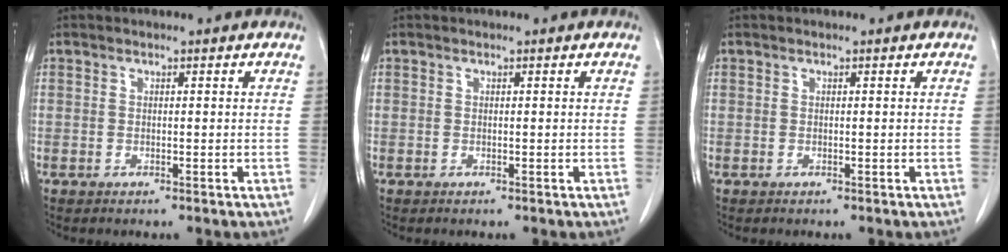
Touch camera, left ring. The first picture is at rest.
{"total": 0.0}
{"total": 0.0}